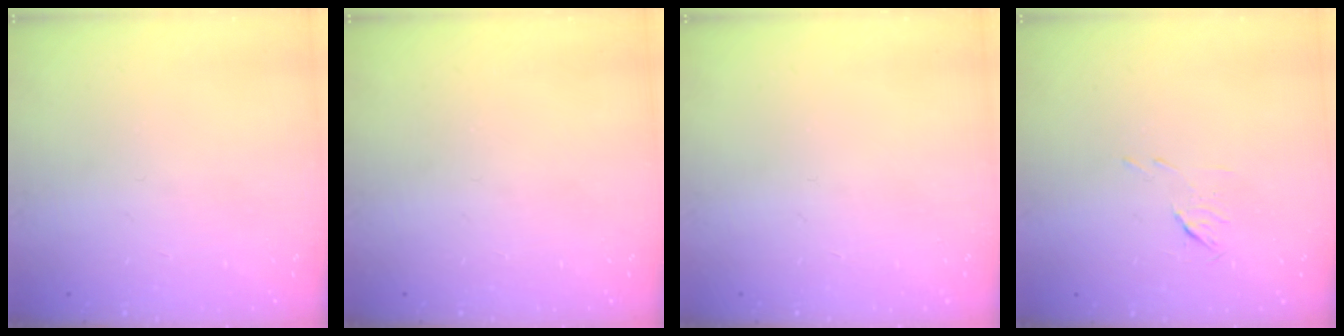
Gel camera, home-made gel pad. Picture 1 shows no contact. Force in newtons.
{"total": 0.0}
{"total": 0.0}
{"total": 4.1, "press": 3.9, "slide": 1.2}